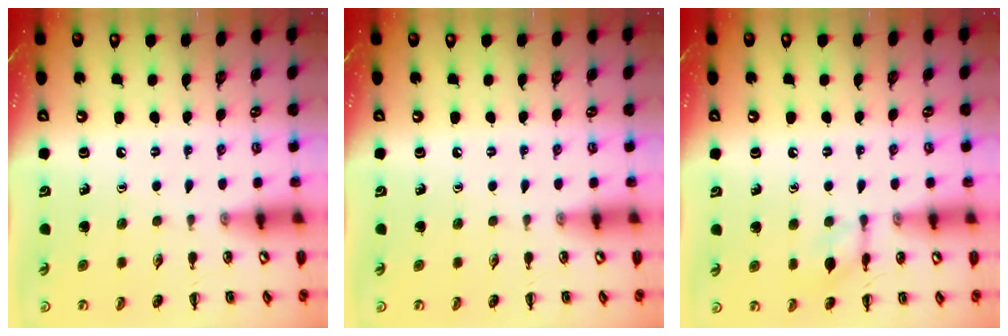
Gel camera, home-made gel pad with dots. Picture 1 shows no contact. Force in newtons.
{"total": 0.0}
{"total": 6.5, "press": 6.5, "slide": 0.2}